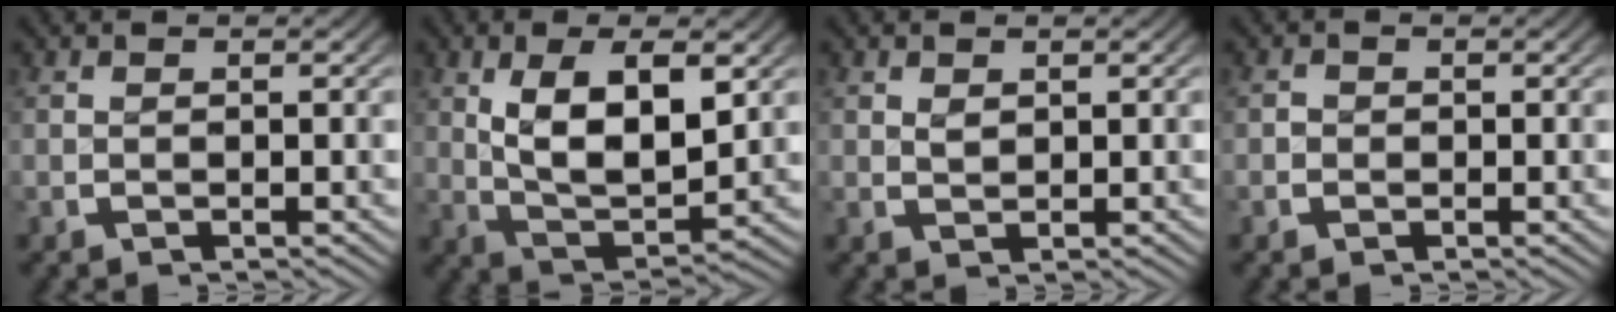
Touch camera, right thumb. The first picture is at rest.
{"total": 7.6, "force": [0.2, 4.1, 6.4], "torque": [-0.125, -0.023, 0.014]}
{"total": 0.8, "force": [0.7, 0.3, 0.1], "torque": [0.002, -0.003, 0.018]}
{"total": 0.9, "force": [-0.4, 0.8, -0.1], "torque": [0.001, -0.006, -0.008]}